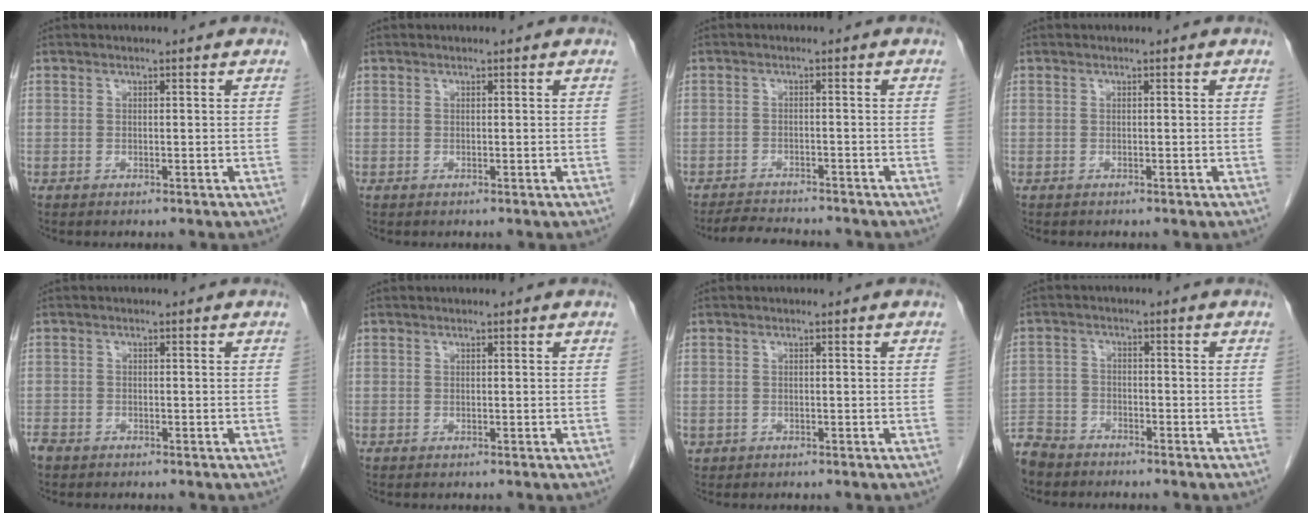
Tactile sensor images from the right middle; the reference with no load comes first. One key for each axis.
{"total": 0.0}
{"total": 6.1, "fx": -5.8, "fy": 0.9, "fz": 1.6, "tx": -0.026, "ty": -0.011, "tz": -0.091}
{"total": 0.0}
{"total": 2.0, "fx": -1.6, "fy": 1.0, "fz": 0.5, "tx": -0.013, "ty": -0.002, "tz": -0.028}
{"total": 0.0}
{"total": 0.9, "fx": -0.3, "fy": 0.8, "fz": 0.2, "tx": -0.006, "ty": 0.003, "tz": 0.002}
{"total": 7.0, "fx": -6.2, "fy": 2.9, "fz": 1.2, "tx": -0.028, "ty": -0.008, "tz": -0.118}